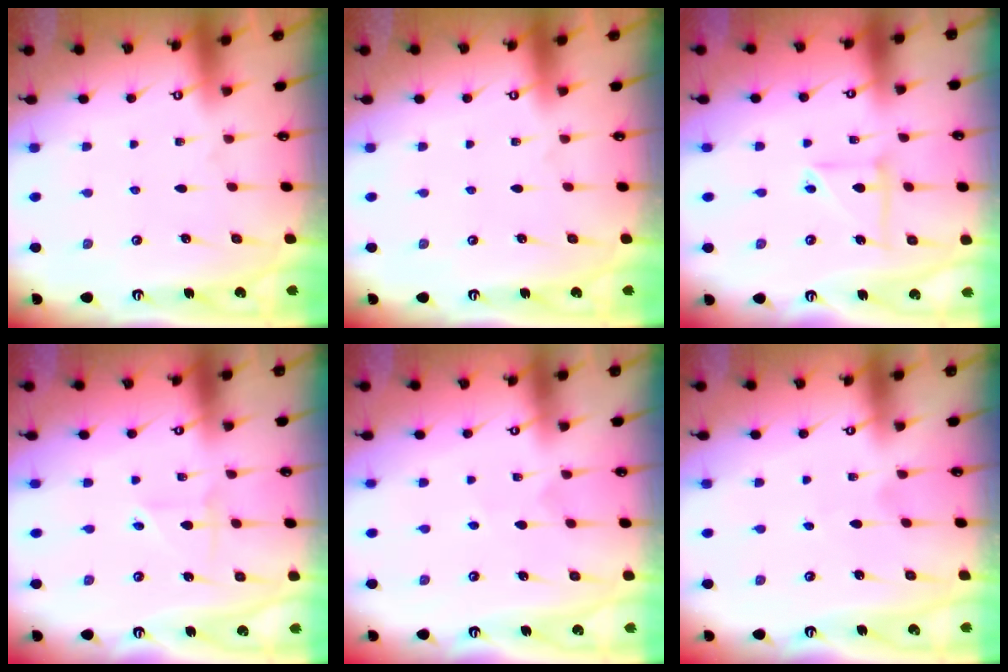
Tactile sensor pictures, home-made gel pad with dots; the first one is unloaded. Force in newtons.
{"total": 0.0}
{"total": 5.9, "press": 5.8, "slide": 0.5}
{"total": 2.4, "press": 2.2, "slide": 1.0}
{"total": 2.8, "press": 2.6, "slide": 1.0}
{"total": 2.0, "press": 2.0, "slide": 0.2}